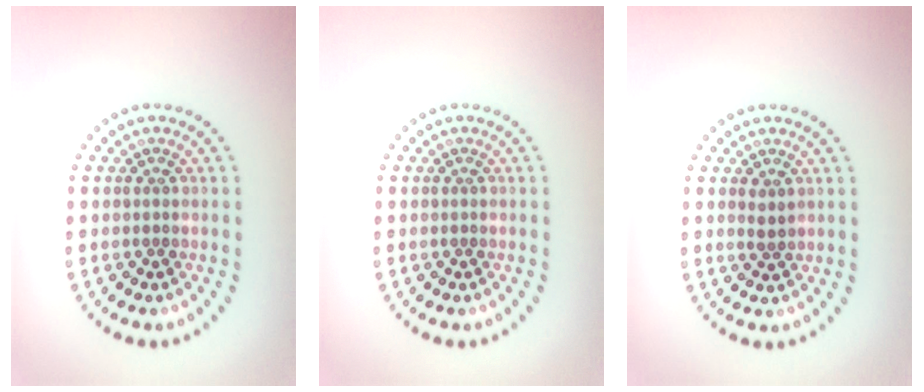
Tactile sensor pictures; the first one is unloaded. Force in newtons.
{"total": 0.0}
{"total": 1.0, "press": 0.9, "slide": 0.3}